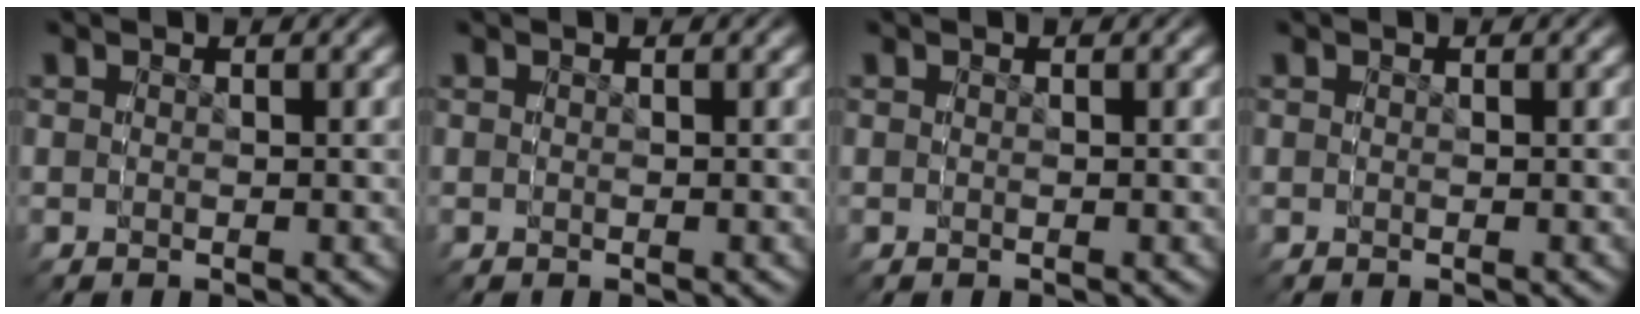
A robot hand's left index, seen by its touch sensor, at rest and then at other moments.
{"total": 0.0}
{"total": 0.0}
{"total": 0.0}